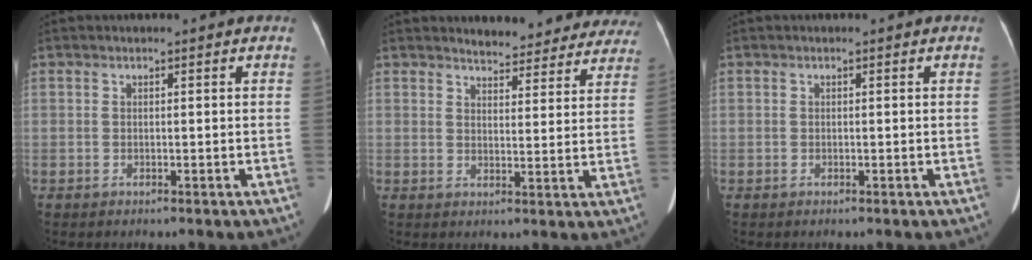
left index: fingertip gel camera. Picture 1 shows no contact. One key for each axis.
{"total": 14.1, "fx": 13.3, "fy": 3.8, "fz": 2.7, "tx": 0.002, "ty": -0.019, "tz": 0.135}
{"total": 0.0}